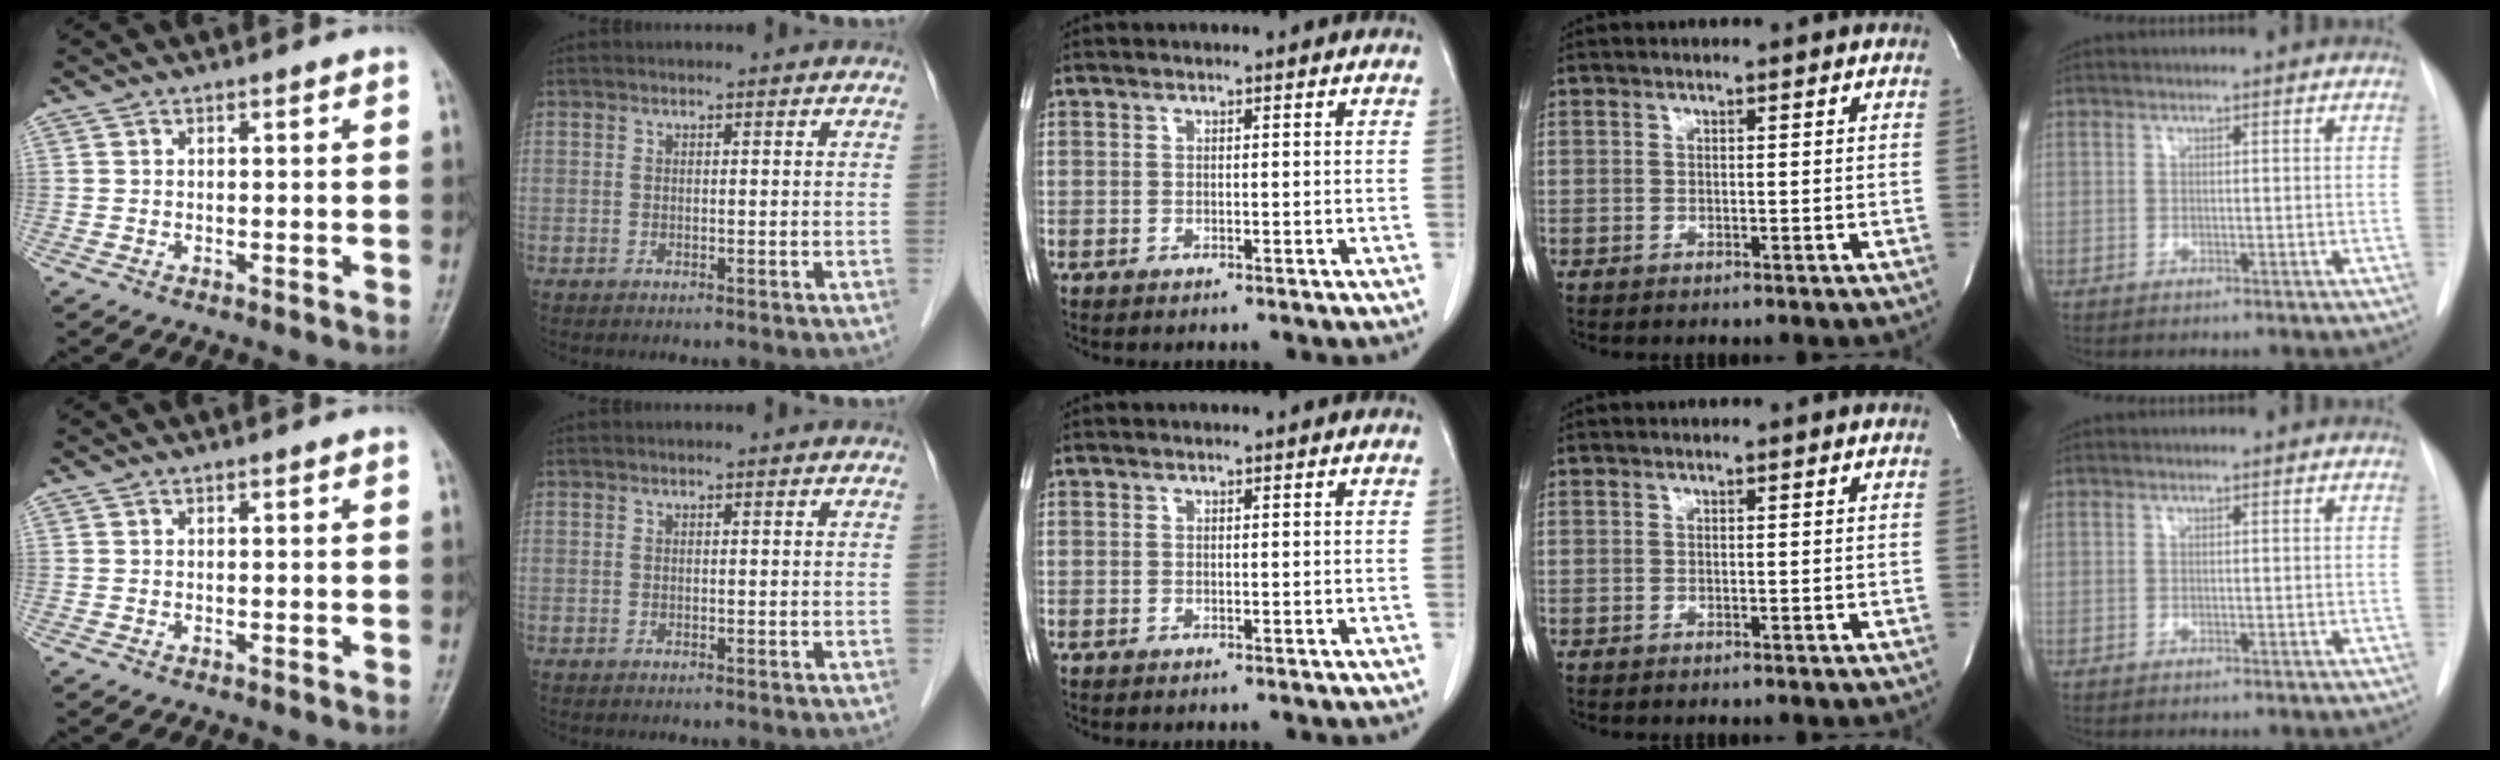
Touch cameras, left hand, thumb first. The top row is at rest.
{}